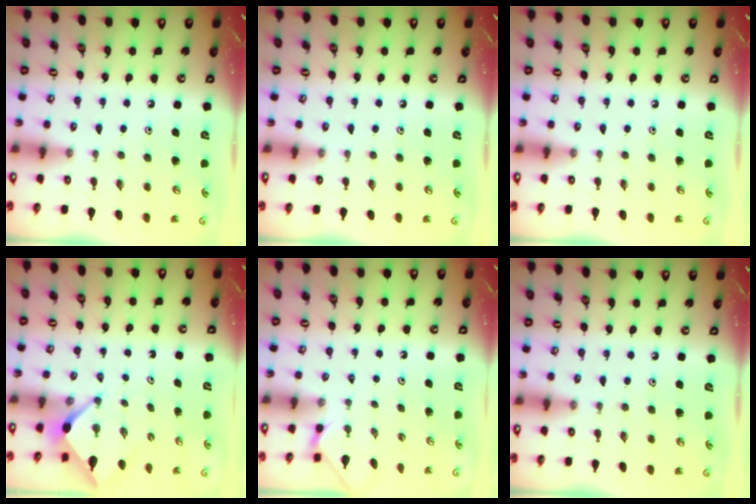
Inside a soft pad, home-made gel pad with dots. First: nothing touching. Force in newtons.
{"total": 0.0}
{"total": 0.0}
{"total": 2.6, "press": 2.6, "slide": 0.1}
{"total": 0.7, "press": 0.6, "slide": 0.3}
{"total": 0.0}